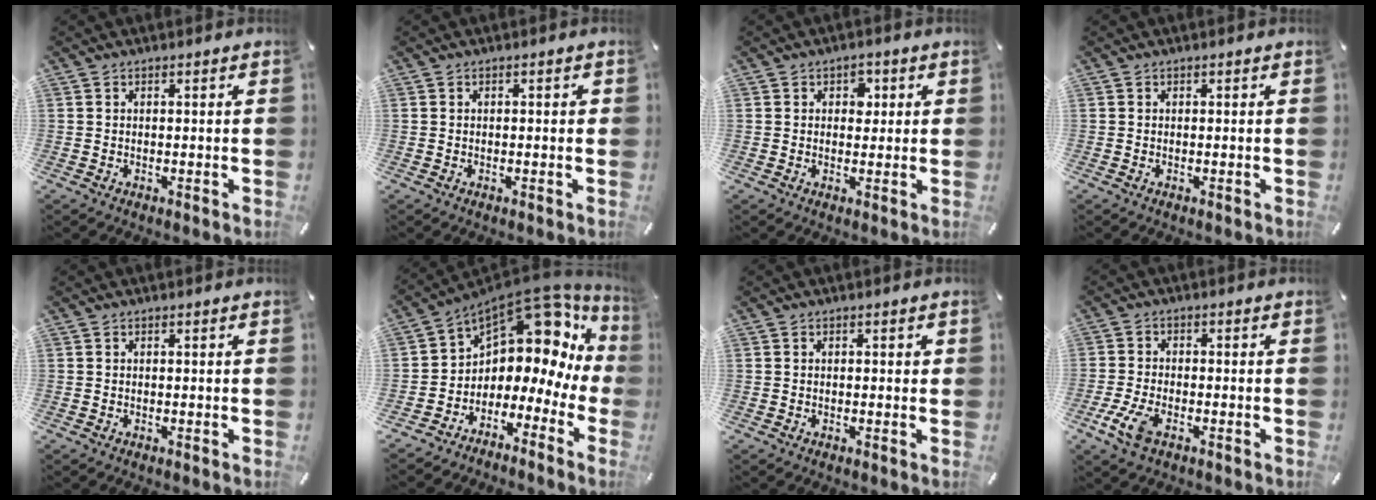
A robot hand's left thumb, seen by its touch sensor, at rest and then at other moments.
{"total": 1.0, "force": [-0.2, 0.6, 0.8], "torque": [-0.015, 0.003, -0.004]}
{"total": 3.2, "force": [0.8, 2.5, 1.7], "torque": [-0.006, -0.004, 0.002]}
{"total": 0.0}
{"total": 0.0}
{"total": 10.4, "force": [5.9, 6.8, 5.1], "torque": [-0.078, -0.073, 0.096]}
{"total": 0.8, "force": [0.0, 0.5, 0.6], "torque": [-0.011, 0.005, -0.002]}
{"total": 6.7, "force": [-3.2, 3.3, 4.8], "torque": [-0.128, -0.008, -0.065]}